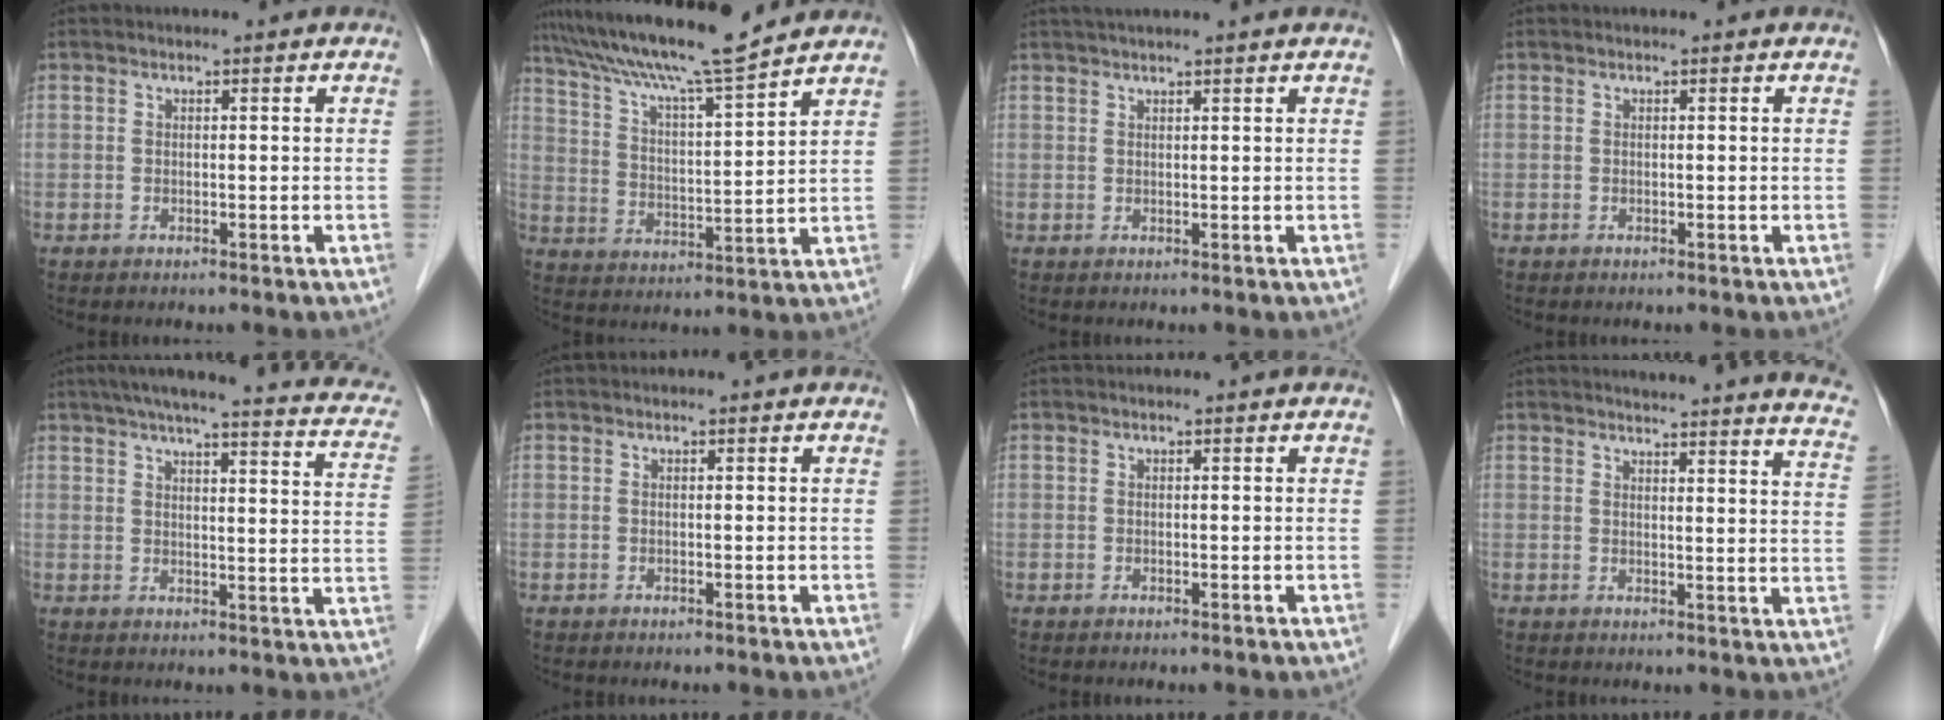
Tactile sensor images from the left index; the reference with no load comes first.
{"total": 14.4, "force": [12.7, -0.6, 6.9], "torque": [-0.128, 0.008, 0.212]}
{"total": 4.8, "force": [4.1, -0.8, 2.4], "torque": [-0.029, 0.034, 0.063]}
{"total": 0.0}
{"total": 23.6, "force": [19.3, 3.2, 13.2], "torque": [-0.180, 0.010, 0.219]}
{"total": 0.0}
{"total": 0.0}
{"total": 17.0, "force": [16.0, 0.5, 5.5], "torque": [-0.059, -0.071, 0.163]}